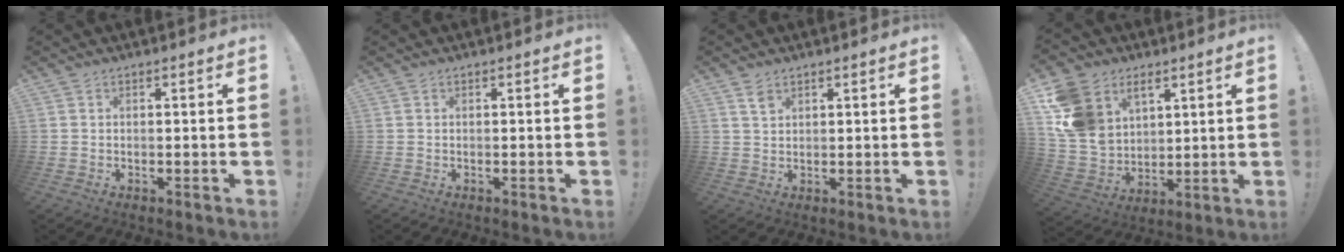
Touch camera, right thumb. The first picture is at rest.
{"total": 0.0}
{"total": 2.4, "force": [1.7, 1.4, 1.0], "torque": [-0.009, -0.009, 0.030]}
{"total": 15.6, "force": [7.5, 11.9, 6.9], "torque": [-0.152, -0.038, 0.149]}